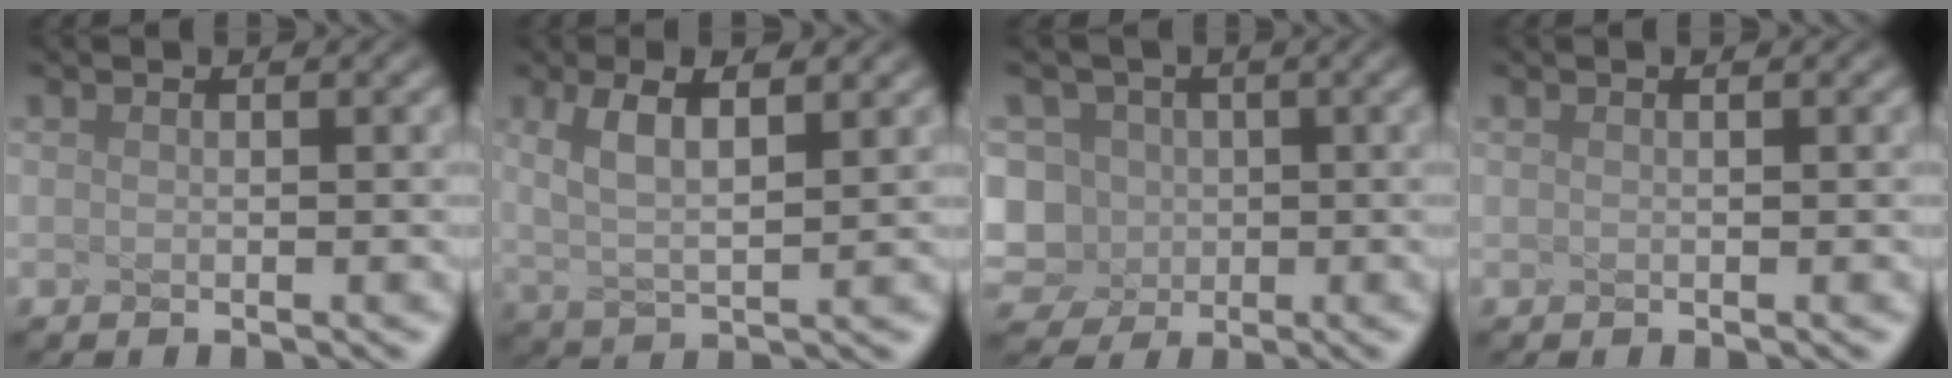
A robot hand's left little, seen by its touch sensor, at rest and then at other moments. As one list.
[{"total": 2.9, "force": [0.8, 0.2, 2.8], "torque": [-0.088, -0.006, 0.056]}, {"total": 7.6, "force": [-2.8, 6.6, 2.6], "torque": [-0.091, -0.003, -0.037]}, {"total": 0.5, "force": [0.2, 0.3, 0.4], "torque": [-0.001, 0.008, -0.001]}]